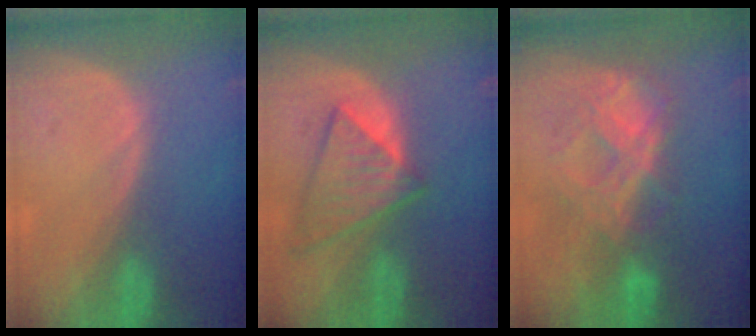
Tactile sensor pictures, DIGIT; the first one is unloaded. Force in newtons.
{"total": 7.2, "press": 7.0, "slide": 1.7}
{"total": 8.3, "press": 7.4, "slide": 3.7}